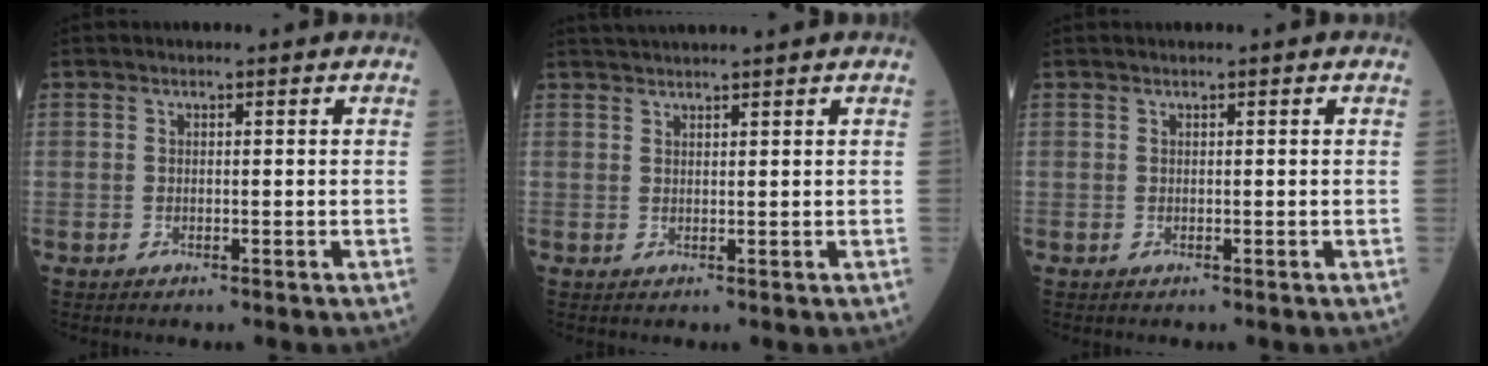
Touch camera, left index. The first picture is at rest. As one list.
[{"total": 4.3, "force": [4.0, -0.6, 1.5], "torque": [-0.019, 0.030, 0.065]}, {"total": 0.0}]